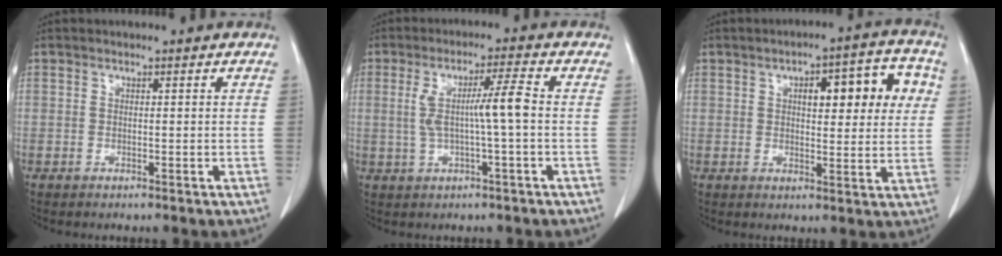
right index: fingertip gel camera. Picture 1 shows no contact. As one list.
[{"total": 7.1, "force": [0.0, 0.2, 7.1], "torque": [-0.137, 0.014, 0.004]}, {"total": 11.9, "force": [3.4, 4.2, 10.6], "torque": [-0.136, 0.031, 0.047]}]